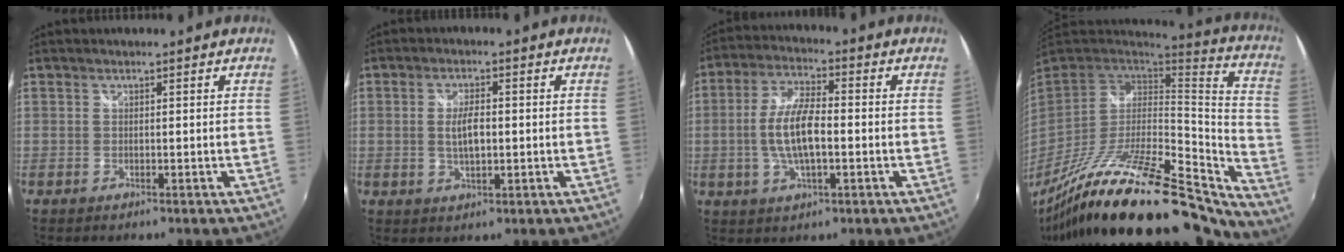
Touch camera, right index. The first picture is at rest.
{"total": 4.6, "force": [-0.1, 1.7, 4.3], "torque": [-0.082, -0.001, 0.001]}
{"total": 9.8, "force": [-1.4, 3.4, 9.1], "torque": [-0.185, 0.005, -0.026]}
{"total": 30.0, "force": [-24.5, 5.7, 16.3], "torque": [-0.240, -0.046, -0.403]}